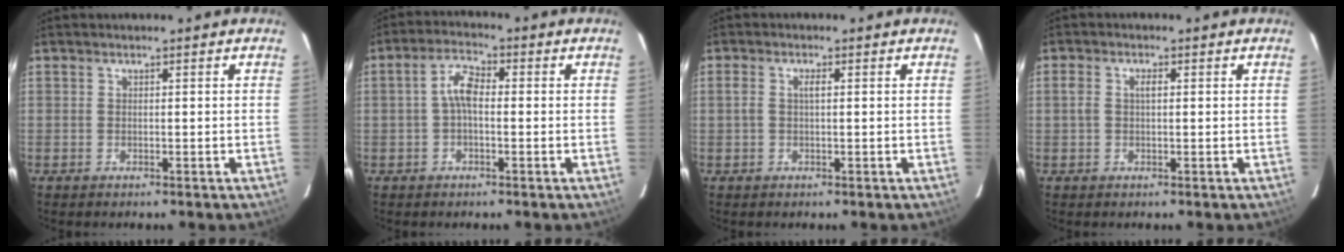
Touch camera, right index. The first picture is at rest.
{"total": 4.7, "force": [-0.3, 2.3, 4.1], "torque": [-0.085, 0.015, -0.006]}
{"total": 1.9, "force": [0.2, 0.6, 1.7], "torque": [-0.035, 0.005, 0.001]}
{"total": 2.4, "force": [0.2, 1.3, 2.0], "torque": [-0.040, 0.005, 0.004]}